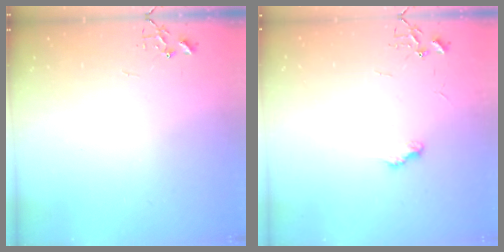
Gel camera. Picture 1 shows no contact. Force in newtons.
{"total": 7.1, "press": 7.1, "slide": 0.5}